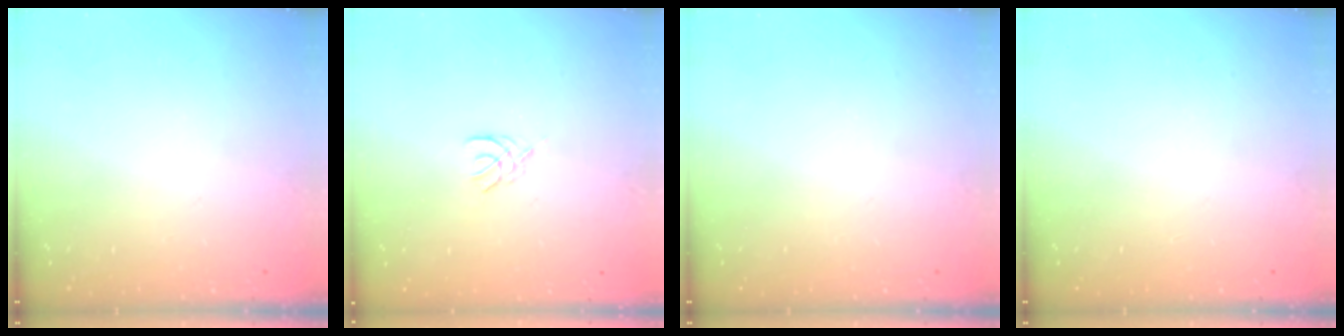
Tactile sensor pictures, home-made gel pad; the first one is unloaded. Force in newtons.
{"total": 2.1, "press": 2.0, "slide": 0.4}
{"total": 0.0}
{"total": 0.0}